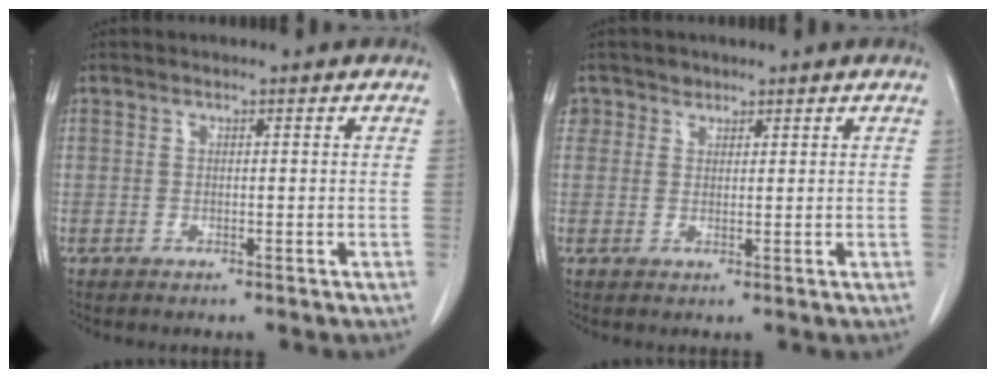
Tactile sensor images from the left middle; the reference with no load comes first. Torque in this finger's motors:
{"motor_torque": [0.00, -0.01, -0.02, -0.03]}